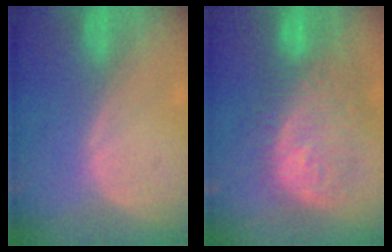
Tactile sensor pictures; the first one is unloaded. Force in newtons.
{"total": 12.1, "press": 10.8, "slide": 5.5}